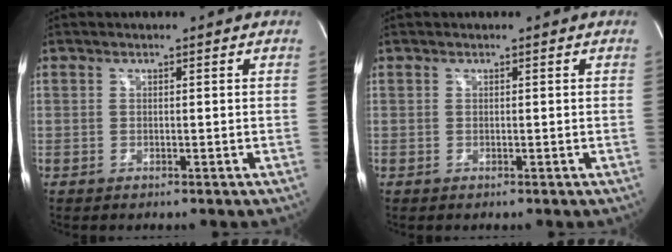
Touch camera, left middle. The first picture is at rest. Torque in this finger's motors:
{"motor_torque": [0.09, -0.01, -0.07, -0.01]}